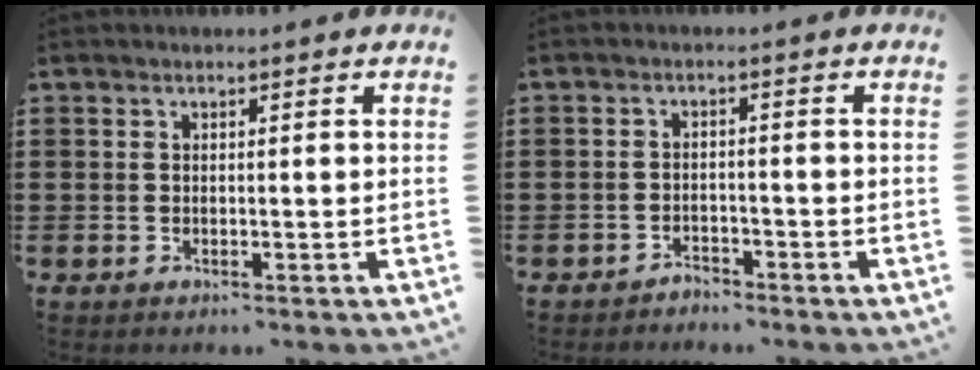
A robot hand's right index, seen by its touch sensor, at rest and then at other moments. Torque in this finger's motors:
{"motor_torque": [1.41, 0.73, 0.01, -0.03]}